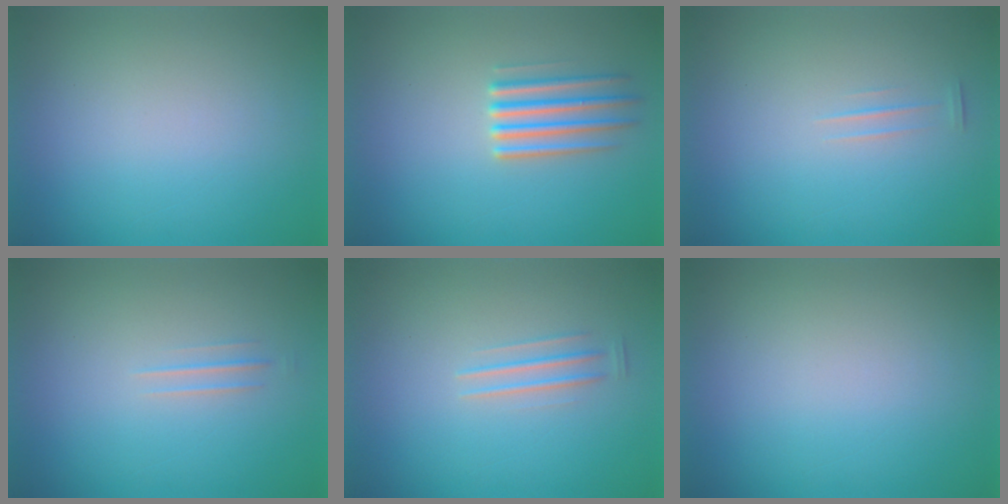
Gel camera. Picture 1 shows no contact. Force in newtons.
{"total": 2.4}
{"total": 1.1}
{"total": 1.5}
{"total": 1.6}
{"total": 0.0}